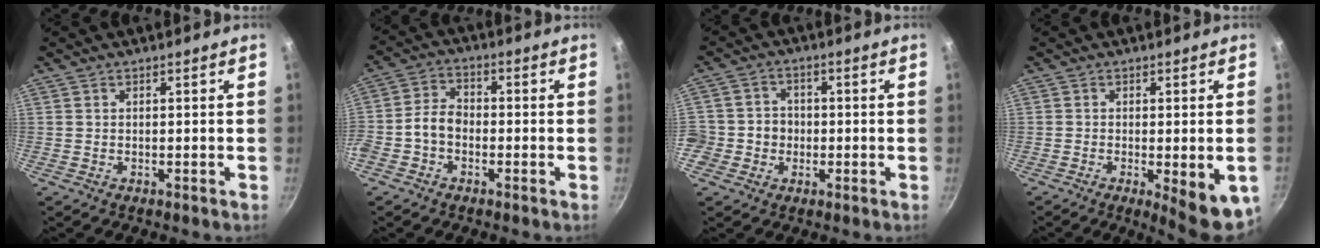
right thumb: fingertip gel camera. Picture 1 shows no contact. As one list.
[{"total": 5.7, "force": [-1.9, 4.0, 3.5], "torque": [-0.057, 0.029, -0.049]}, {"total": 6.2, "force": [-1.4, 5.8, 1.7], "torque": [-0.001, 0.020, -0.036]}, {"total": 9.3, "force": [-2.6, 2.5, 8.6], "torque": [-0.100, -0.007, -0.027]}]